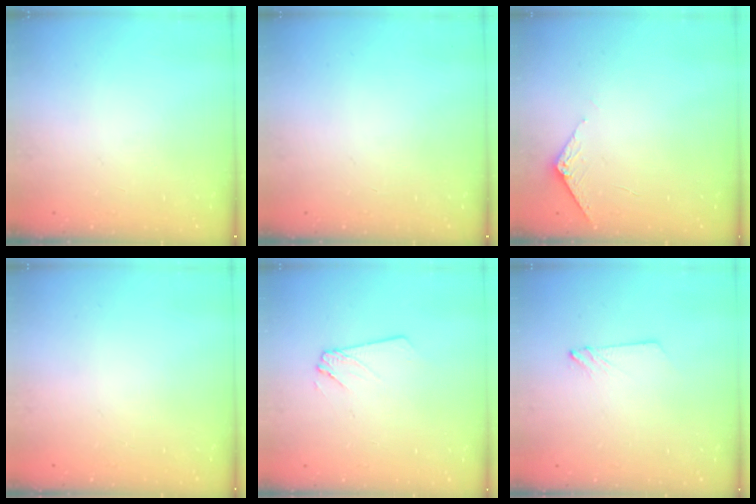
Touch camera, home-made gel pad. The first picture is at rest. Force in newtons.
{"total": 0.0}
{"total": 2.9, "press": 2.9, "slide": 0.3}
{"total": 0.0}
{"total": 2.4, "press": 2.4, "slide": 0.2}
{"total": 2.4, "press": 2.4, "slide": 0.2}